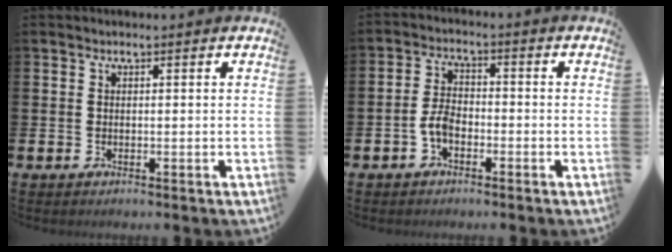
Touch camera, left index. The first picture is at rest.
{"total": 3.6, "force": [-1.7, 2.0, 2.4], "torque": [-0.044, 0.008, -0.032]}